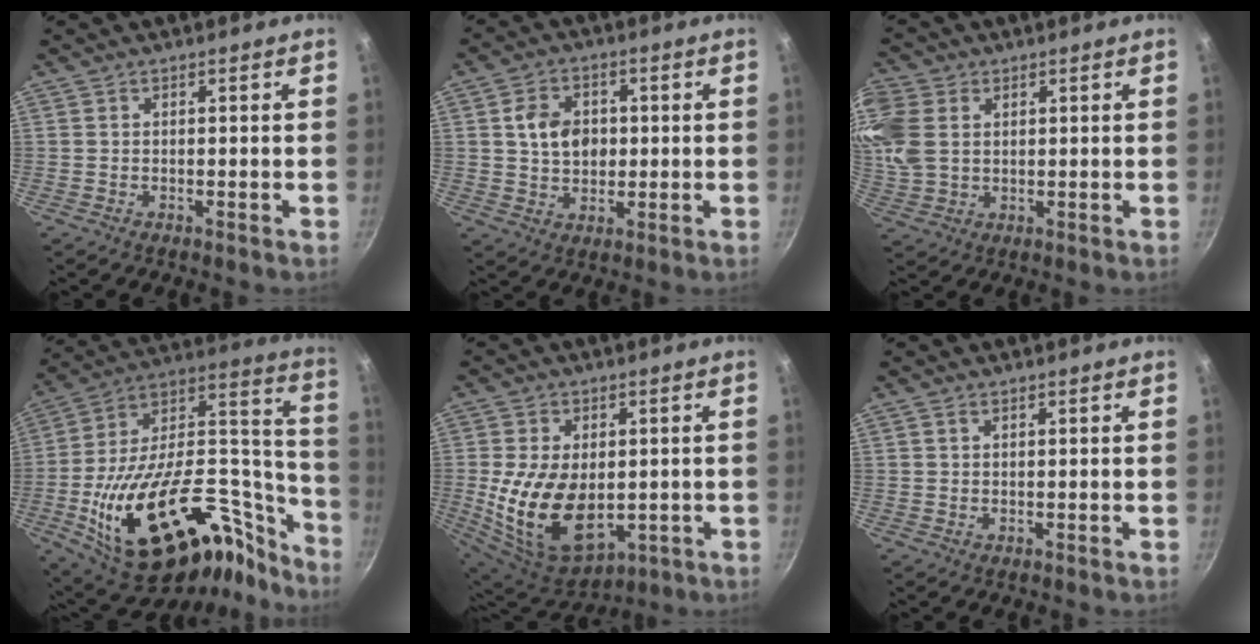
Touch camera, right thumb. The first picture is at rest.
{"total": 8.0, "force": [0.9, 6.1, 5.1], "torque": [-0.065, 0.004, 0.013]}
{"total": 11.0, "force": [3.0, 8.1, 6.7], "torque": [-0.148, -0.003, 0.059]}
{"total": 42.1, "force": [-18.5, 21.5, 31.2], "torque": [-0.434, 0.112, -0.274]}
{"total": 17.7, "force": [-1.3, 11.5, 13.4], "torque": [-0.235, -0.019, -0.001]}
{"total": 0.8, "force": [0.5, 0.5, 0.5], "torque": [-0.006, 0.001, 0.008]}